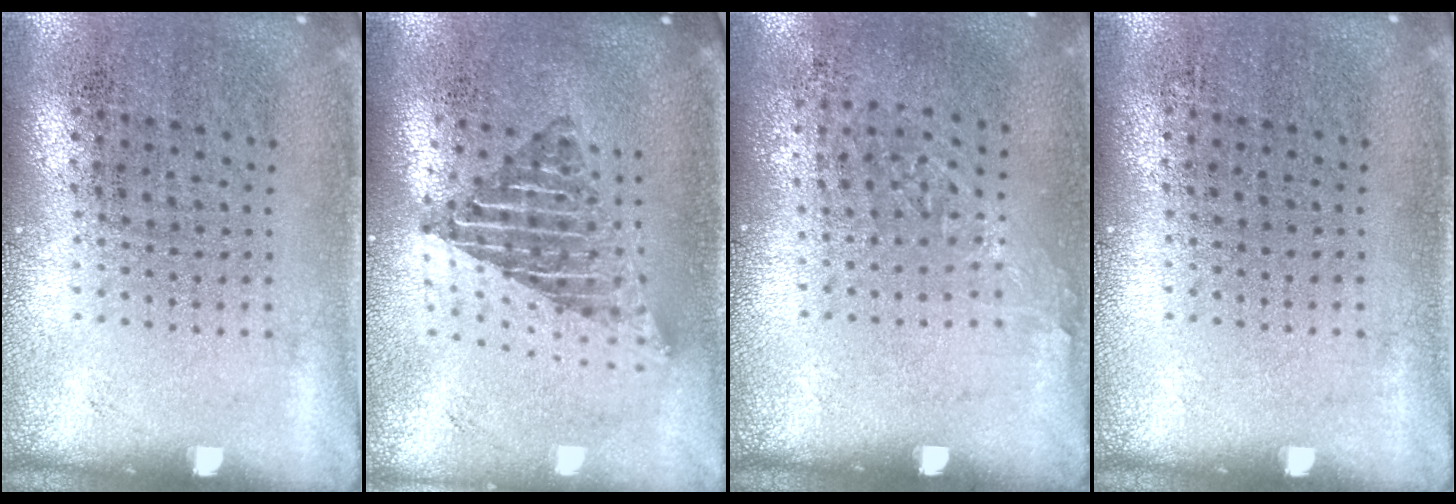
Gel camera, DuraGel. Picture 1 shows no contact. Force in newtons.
{"total": 1.9, "press": 1.5, "slide": 1.2}
{"total": 1.0, "press": 0.7, "slide": 0.6}
{"total": 0.0}